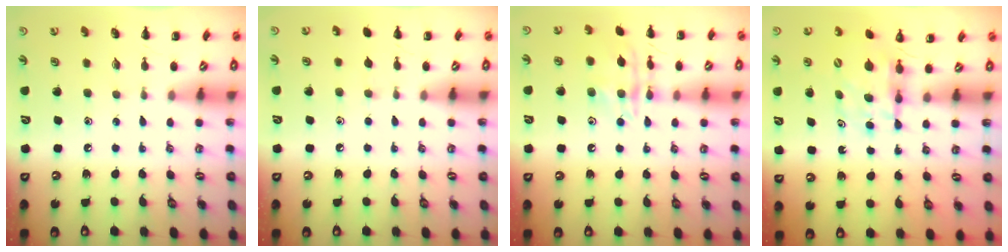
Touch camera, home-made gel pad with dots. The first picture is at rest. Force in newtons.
{"total": 2.5, "press": 2.2, "slide": 1.2}
{"total": 12.9, "press": 12.9, "slide": 0.6}
{"total": 5.4, "press": 5.3, "slide": 0.6}